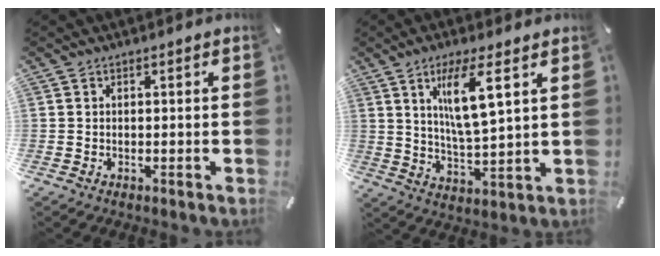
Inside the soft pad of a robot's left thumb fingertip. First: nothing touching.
{"total": 10.4, "force": [4.8, 2.1, 9.0], "torque": [-0.162, -0.007, 0.076]}